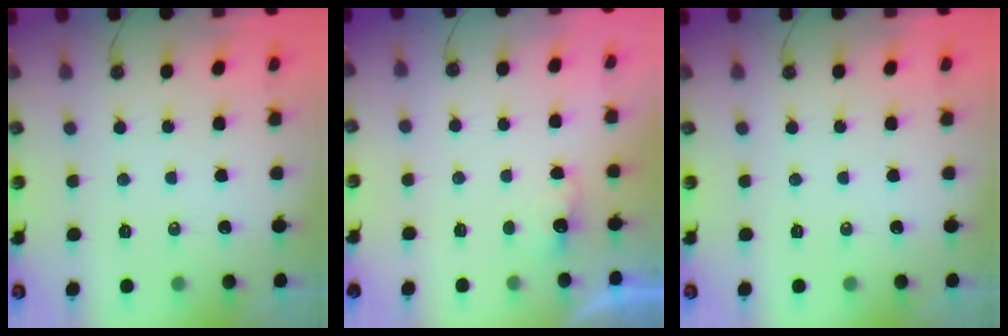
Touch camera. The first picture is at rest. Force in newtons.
{"total": 2.8, "press": 2.7, "slide": 0.9}
{"total": 0.0}